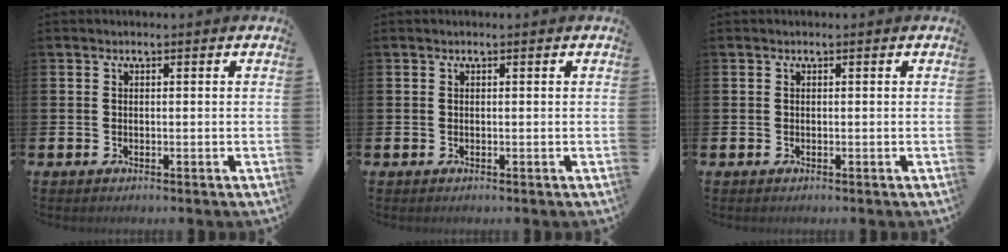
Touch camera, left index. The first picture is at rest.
{"total": 0.0}
{"total": 0.0}